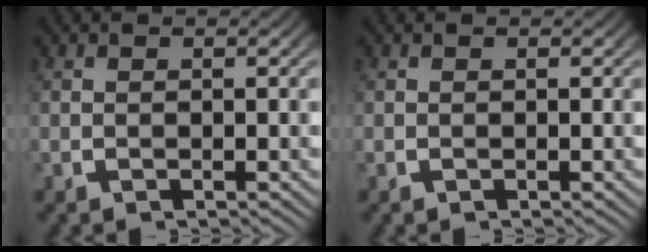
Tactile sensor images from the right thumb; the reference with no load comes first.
{"total": 0.0}